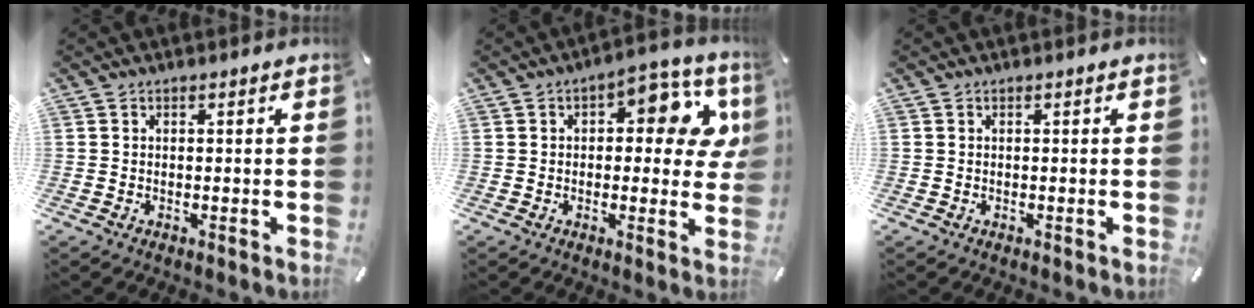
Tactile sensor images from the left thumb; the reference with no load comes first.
{"total": 11.3, "force": [3.3, 5.7, 9.2], "torque": [-0.104, -0.020, 0.048]}
{"total": 0.0}